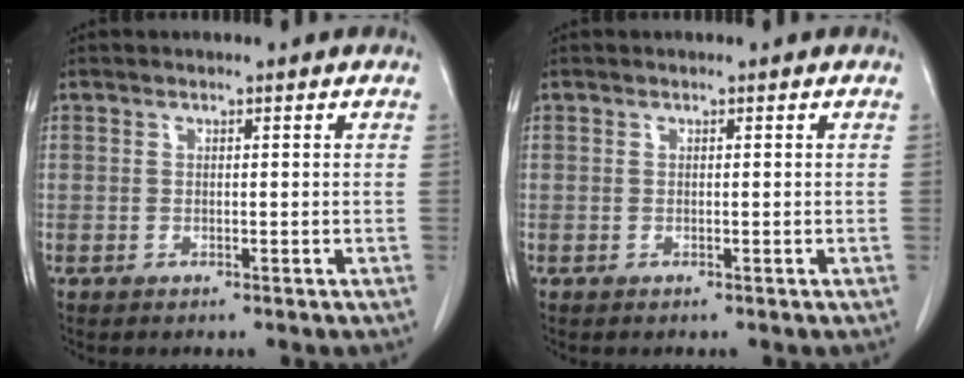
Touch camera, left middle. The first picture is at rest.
{"total": 0.0}